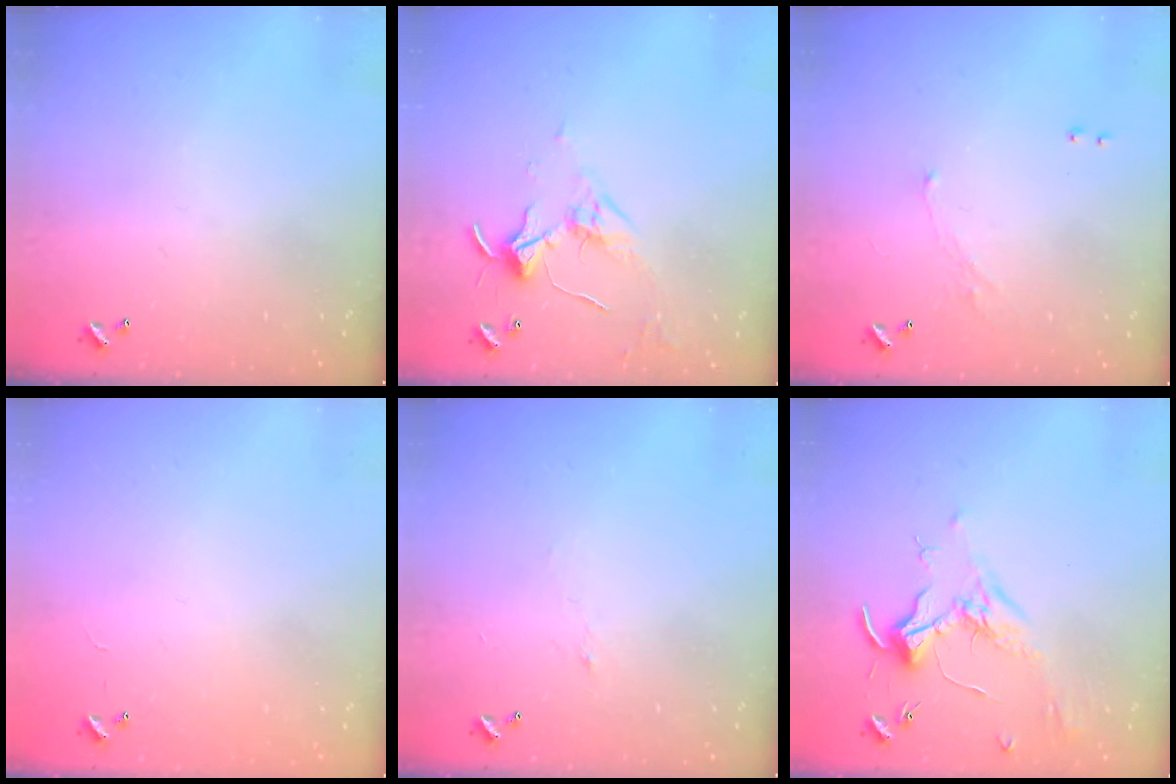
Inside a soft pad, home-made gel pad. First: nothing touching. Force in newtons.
{"total": 4.2, "press": 4.2, "slide": 0.4}
{"total": 0.8, "press": 0.6, "slide": 0.5}
{"total": 9.3, "press": 9.3, "slide": 0.3}
{"total": 0.9, "press": 0.6, "slide": 0.6}
{"total": 1.7, "press": 1.6, "slide": 0.7}